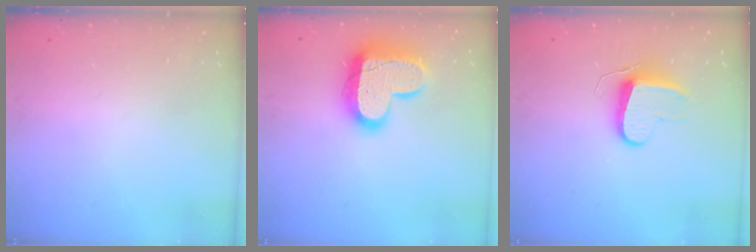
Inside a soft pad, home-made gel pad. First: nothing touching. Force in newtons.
{"total": 18.0, "press": 17.9, "slide": 1.3}
{"total": 9.9, "press": 9.9, "slide": 0.3}